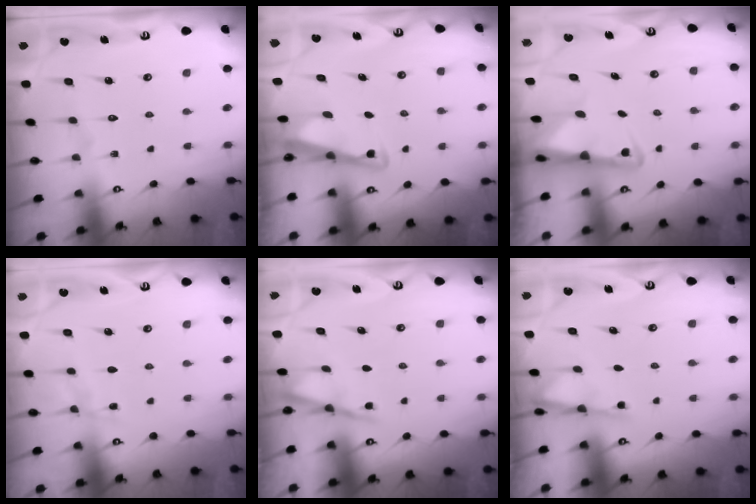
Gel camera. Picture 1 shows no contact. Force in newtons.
{"total": 3.3, "press": 3.3, "slide": 0.4}
{"total": 3.7, "press": 3.6, "slide": 0.7}
{"total": 3.5, "press": 3.5, "slide": 0.4}
{"total": 3.3, "press": 3.3, "slide": 0.3}
{"total": 2.9, "press": 2.9, "slide": 0.5}